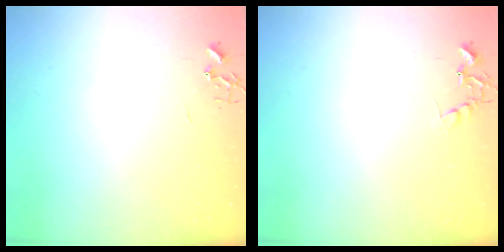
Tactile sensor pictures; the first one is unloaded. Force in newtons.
{"total": 6.8, "press": 6.8, "slide": 0.3}